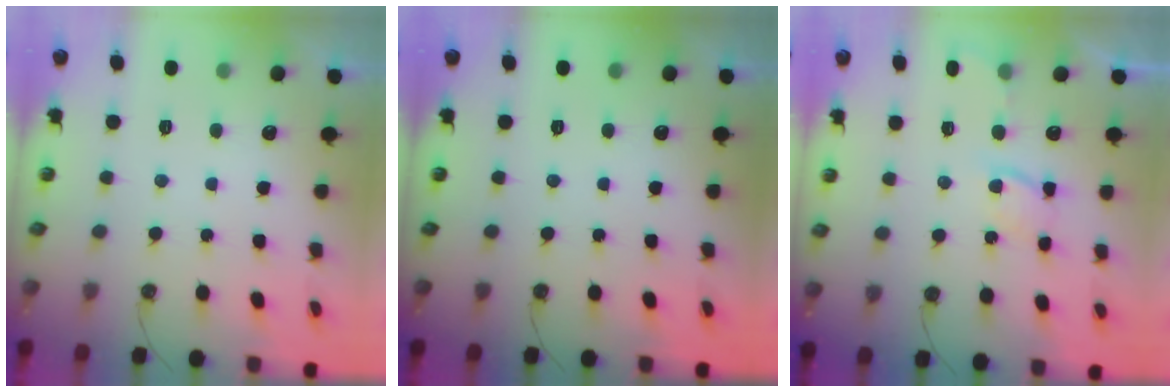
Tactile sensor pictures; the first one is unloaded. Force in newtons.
{"total": 0.0}
{"total": 4.9, "press": 4.8, "slide": 0.8}